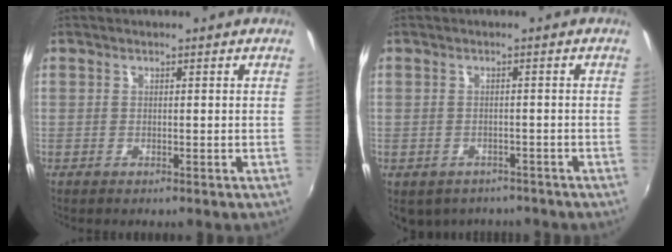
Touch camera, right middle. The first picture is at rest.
{"total": 6.1, "force": [-4.3, 3.7, 2.2], "torque": [-0.052, -0.022, -0.052]}